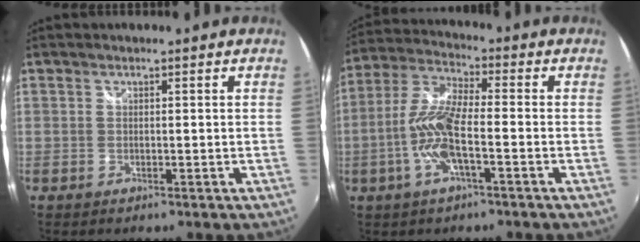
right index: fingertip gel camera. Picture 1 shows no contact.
{"total": 10.6, "force": [-3.4, 2.4, 9.7], "torque": [-0.212, 0.000, -0.065]}